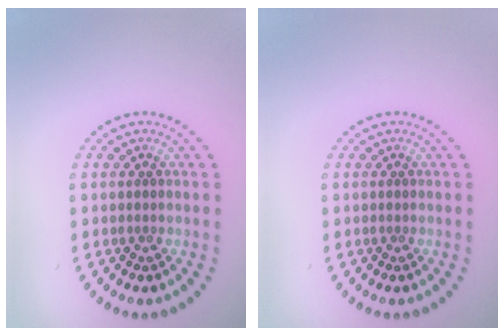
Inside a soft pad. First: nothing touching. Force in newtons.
{"total": 0.0}